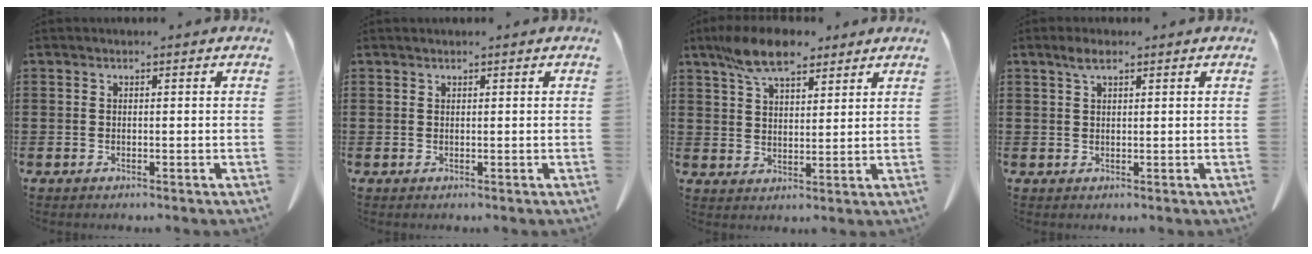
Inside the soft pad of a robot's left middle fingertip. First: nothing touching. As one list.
[{"total": 0.0}, {"total": 8.6, "force": [6.4, 3.3, 4.7], "torque": [-0.111, -0.002, 0.120]}, {"total": 2.2, "force": [1.2, 0.8, 1.7], "torque": [-0.036, 0.004, 0.020]}]